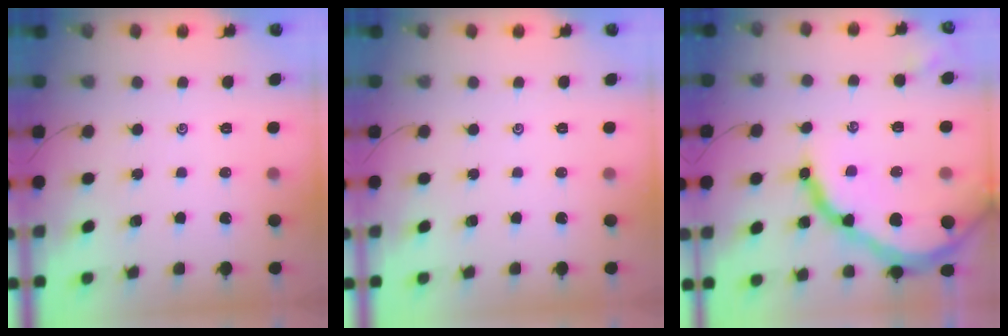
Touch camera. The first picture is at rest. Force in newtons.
{"total": 0.0}
{"total": 25.4, "press": 25.3, "slide": 2.5}